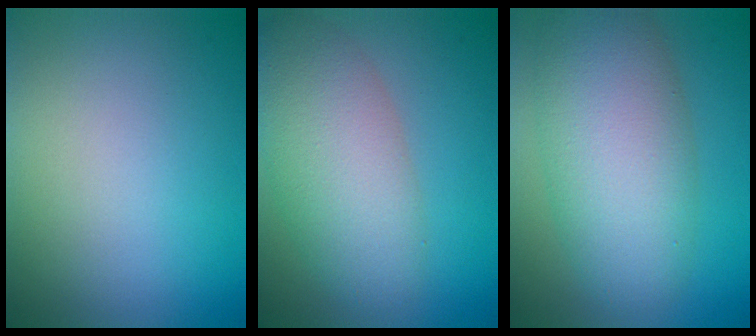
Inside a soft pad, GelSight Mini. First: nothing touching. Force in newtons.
{"total": 6.6, "press": 6.6, "slide": 0.5}
{"total": 8.8, "press": 8.8, "slide": 0.2}